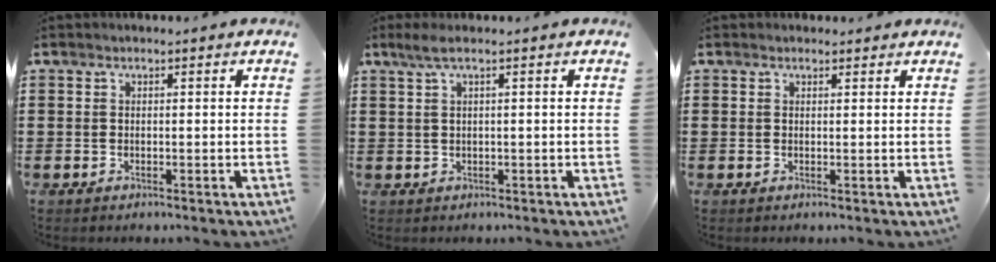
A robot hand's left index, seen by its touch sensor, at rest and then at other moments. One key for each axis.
{"total": 2.0, "fx": 0.3, "fy": -0.1, "fz": 2.0, "tx": -0.045, "ty": -0.007, "tz": 0.004}
{"total": 0.7, "fx": 0.6, "fy": 0.3, "fz": 0.2, "tx": -0.005, "ty": 0.001, "tz": 0.013}